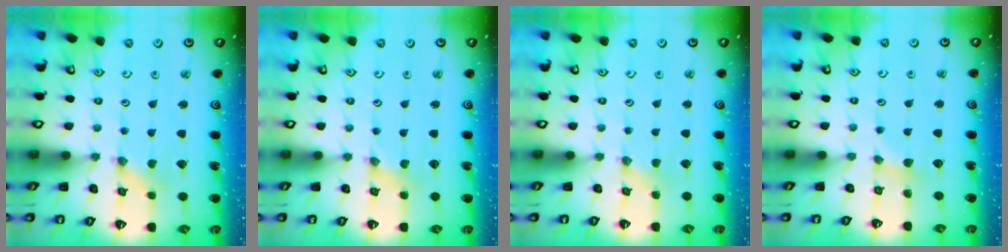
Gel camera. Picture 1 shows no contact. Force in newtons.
{"total": 1.4, "press": 1.3, "slide": 0.2}
{"total": 1.8, "press": 1.8, "slide": 0.3}
{"total": 2.6, "press": 2.6, "slide": 0.3}